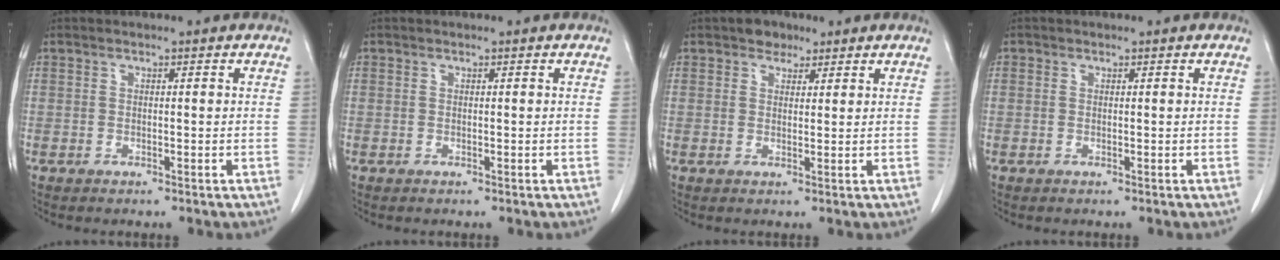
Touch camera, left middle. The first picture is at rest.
{"total": 0.0}
{"total": 2.7, "force": [1.8, 1.9, 0.7], "torque": [-0.012, 0.005, 0.027]}
{"total": 0.0}